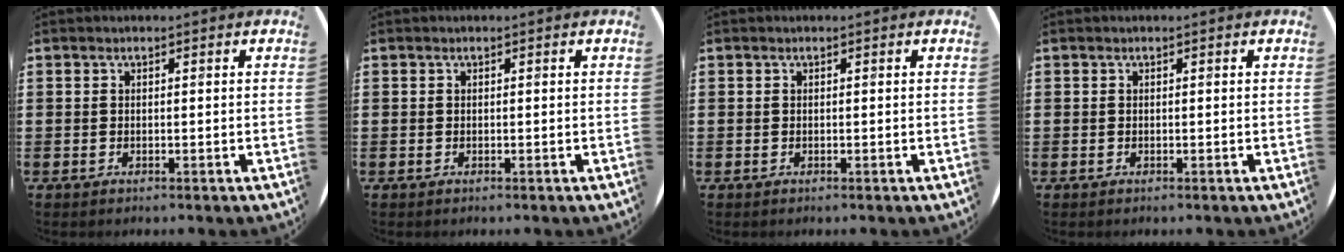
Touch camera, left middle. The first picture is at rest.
{"total": 0.0}
{"total": 0.0}
{"total": 0.0}